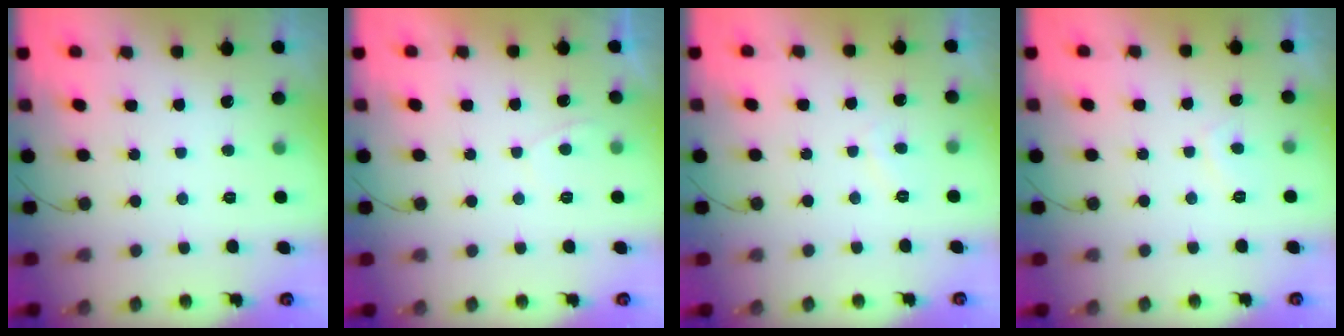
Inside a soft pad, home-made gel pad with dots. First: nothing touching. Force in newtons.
{"total": 0.5, "press": 0.2, "slide": 0.5}
{"total": 1.2, "press": 1.1, "slide": 0.5}
{"total": 1.4, "press": 1.2, "slide": 0.7}